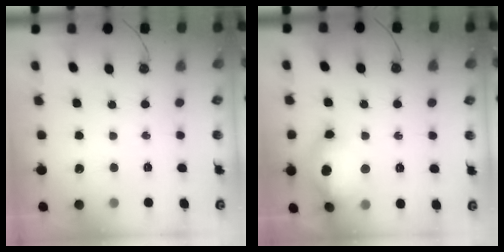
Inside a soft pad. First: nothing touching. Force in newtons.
{"total": 16.9, "press": 16.6, "slide": 3.4}